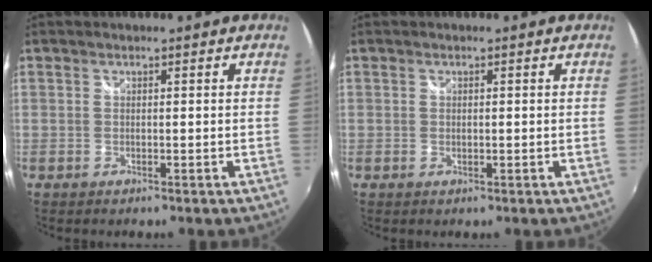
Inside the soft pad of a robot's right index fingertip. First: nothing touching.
{"total": 0.5, "force": [0.0, 0.4, 0.4], "torque": [-0.008, -0.002, 0.001]}